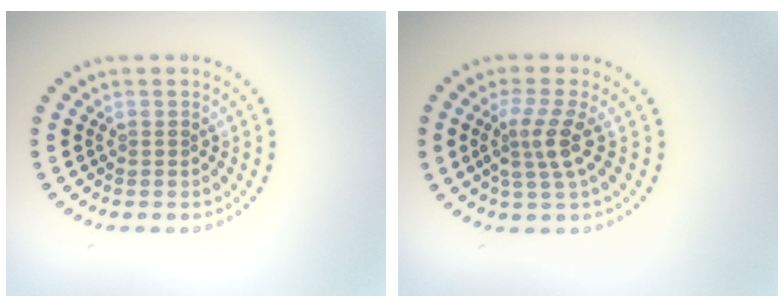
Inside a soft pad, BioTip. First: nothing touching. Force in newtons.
{"total": 2.9, "press": 2.2, "slide": 1.9}